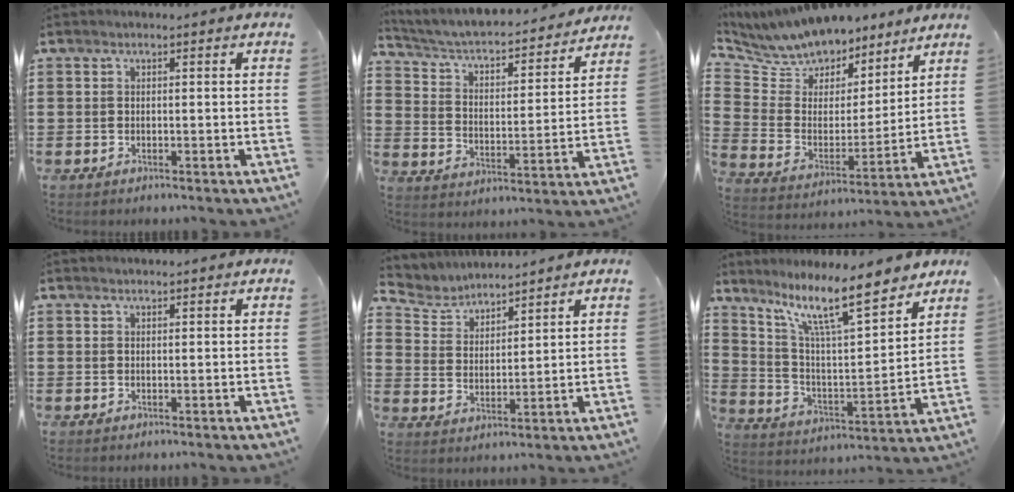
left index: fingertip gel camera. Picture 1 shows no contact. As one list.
[{"total": 4.0, "force": [3.6, 0.7, 1.6], "torque": [-0.050, -0.035, 0.052]}, {"total": 8.3, "force": [7.9, 2.6, -0.4], "torque": [-0.050, -0.064, 0.146]}, {"total": 0.7, "force": [0.6, 0.1, 0.1], "torque": [-0.003, 0.000, 0.013]}, {"total": 4.6, "force": [4.5, 1.1, 0.0], "torque": [-0.026, -0.021, 0.078]}, {"total": 12.4, "force": [9.4, 2.3, 7.9], "torque": [-0.163, -0.042, 0.159]}]